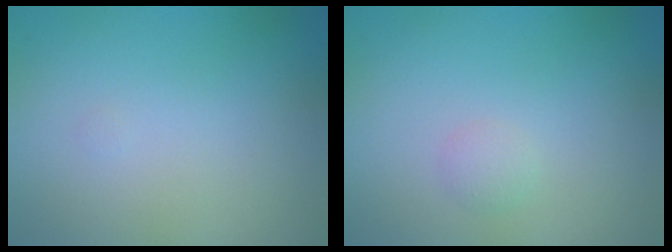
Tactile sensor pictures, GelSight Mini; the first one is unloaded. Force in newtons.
{"total": 0.9, "press": 0.9, "slide": 0.0}